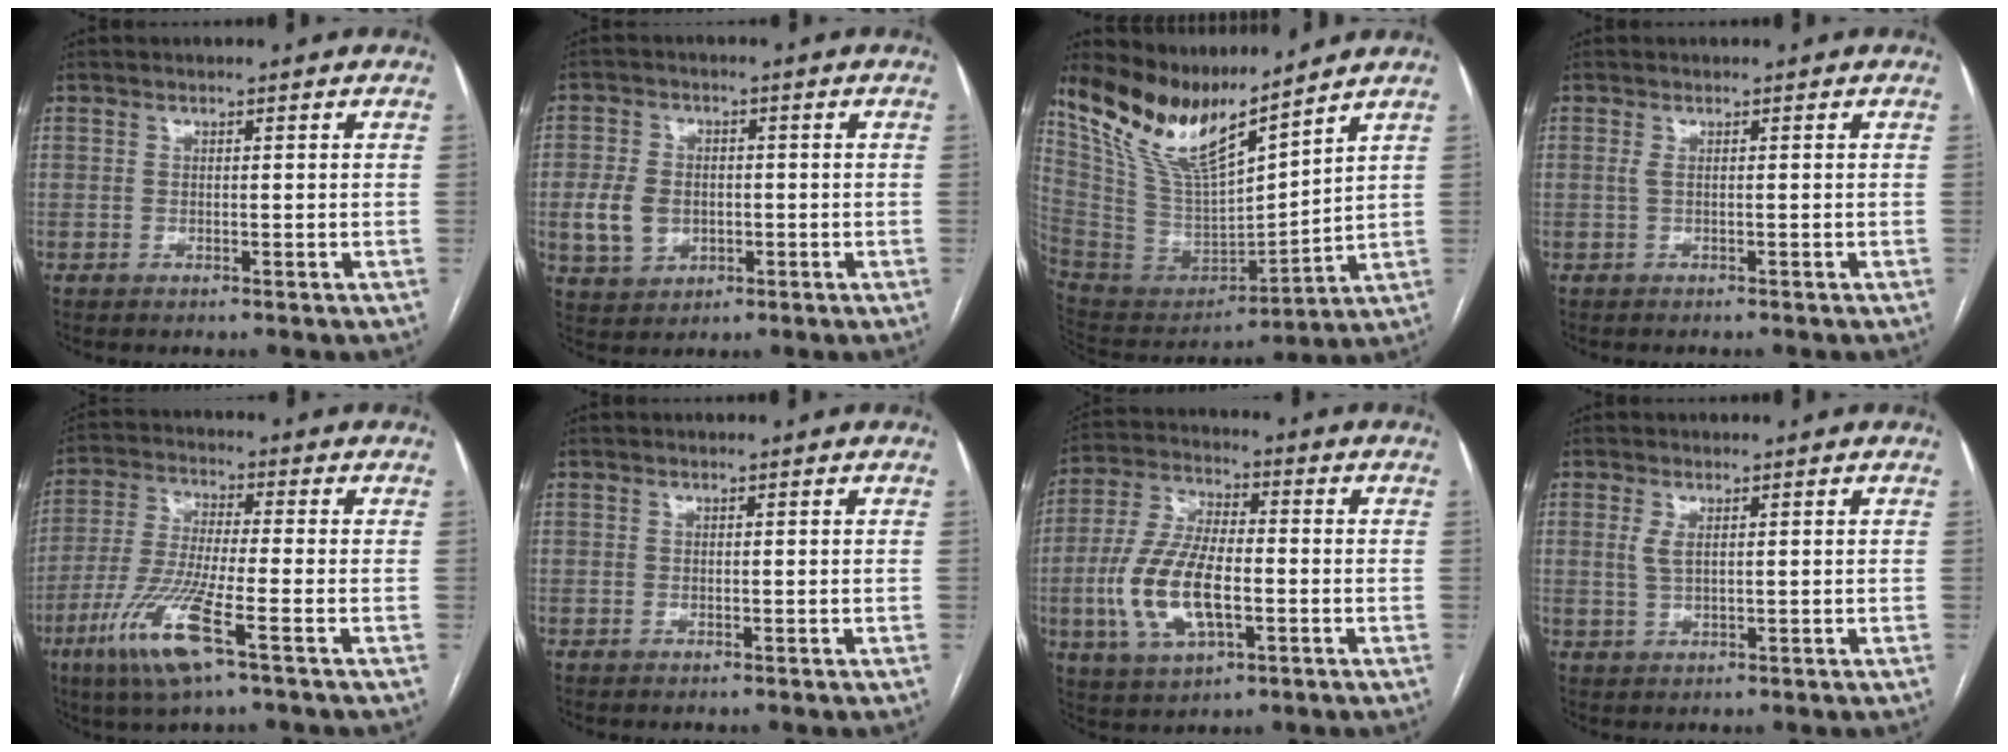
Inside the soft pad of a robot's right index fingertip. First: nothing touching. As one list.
[{"total": 7.5, "force": [-1.1, 5.9, 4.4], "torque": [-0.093, 0.015, -0.008]}, {"total": 16.0, "force": [13.2, 2.2, 8.7], "torque": [-0.174, -0.009, 0.268]}, {"total": 1.6, "force": [-1.0, -0.1, 1.2], "torque": [-0.020, -0.001, -0.010]}, {"total": 11.7, "force": [-5.6, 0.7, 10.2], "torque": [-0.220, -0.023, -0.109]}, {"total": 0.0}, {"total": 13.2, "force": [-3.0, 5.3, 11.7], "torque": [-0.256, 0.003, -0.054]}, {"total": 2.1, "force": [0.7, 0.6, 1.8], "torque": [-0.047, -0.002, 0.019]}]